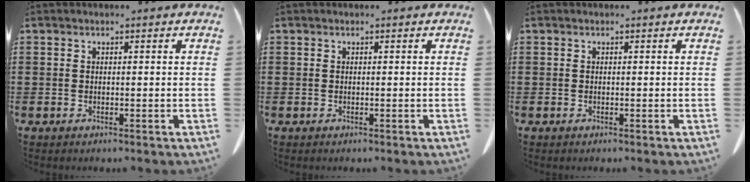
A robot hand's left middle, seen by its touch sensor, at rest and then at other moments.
{"total": 0.0}
{"total": 0.0}